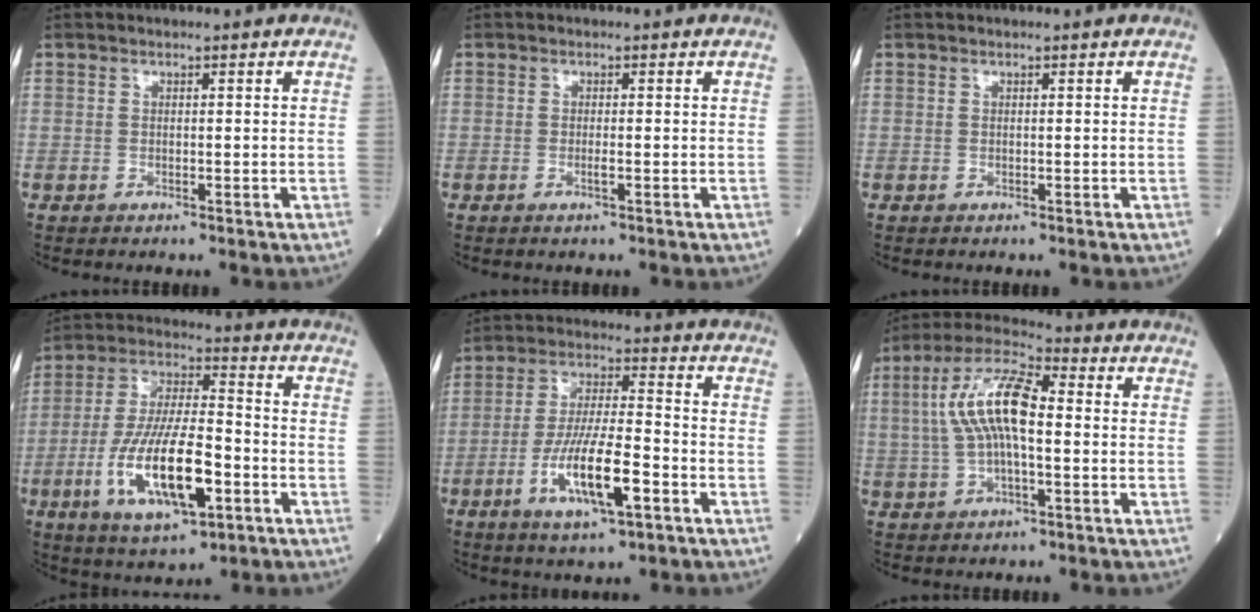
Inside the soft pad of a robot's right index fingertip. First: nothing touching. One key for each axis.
{"total": 0.9, "fx": -0.4, "fy": -0.1, "fz": 0.8, "tx": -0.020, "ty": -0.001, "tz": -0.006}
{"total": 0.0}
{"total": 16.1, "fx": -5.4, "fy": 4.5, "fz": 14.5, "tx": -0.292, "ty": -0.009, "tz": -0.091}
{"total": 12.0, "fx": -4.7, "fy": 2.2, "fz": 10.8, "tx": -0.208, "ty": -0.006, "tz": -0.083}
{"total": 11.3, "fx": 0.7, "fy": 3.4, "fz": 10.8, "tx": -0.224, "ty": 0.026, "tz": 0.009}